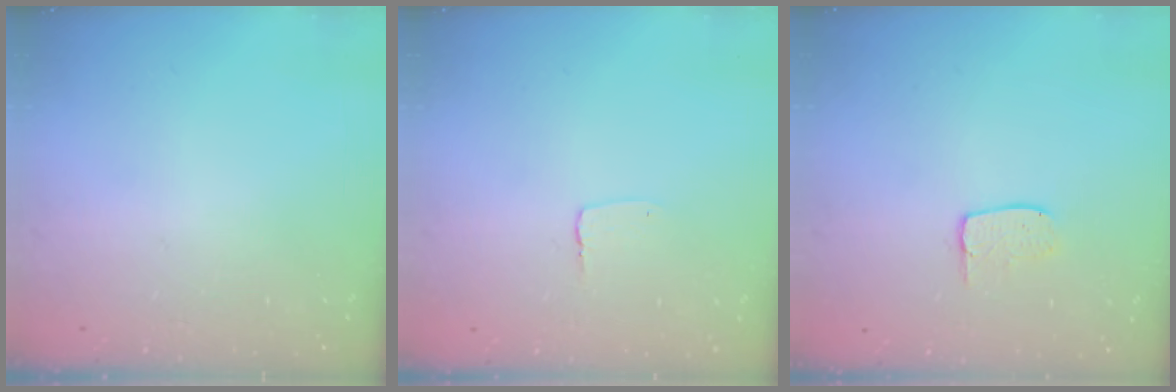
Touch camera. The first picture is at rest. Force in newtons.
{"total": 2.7, "press": 2.7, "slide": 0.2}
{"total": 5.6, "press": 5.6, "slide": 0.3}